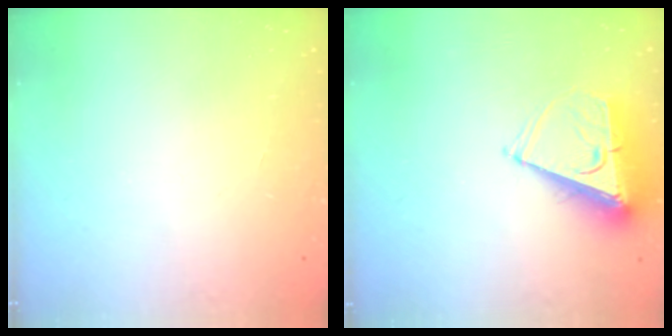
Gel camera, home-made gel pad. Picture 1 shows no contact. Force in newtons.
{"total": 8.5, "press": 8.5, "slide": 0.5}